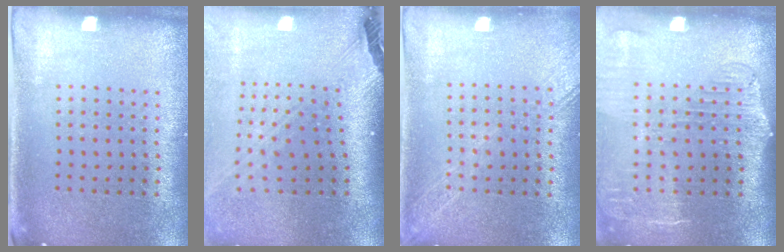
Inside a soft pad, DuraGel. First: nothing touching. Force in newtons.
{"total": 2.8, "press": 2.0, "slide": 2.0}
{"total": 1.6, "press": 1.5, "slide": 0.2}
{"total": 2.1, "press": 1.7, "slide": 1.2}